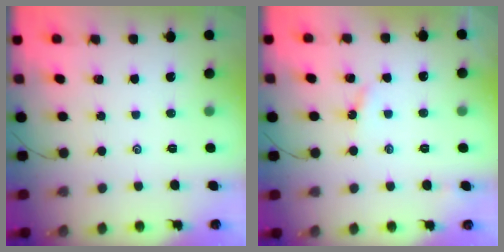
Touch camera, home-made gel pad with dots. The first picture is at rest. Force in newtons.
{"total": 2.8, "press": 2.8, "slide": 0.5}